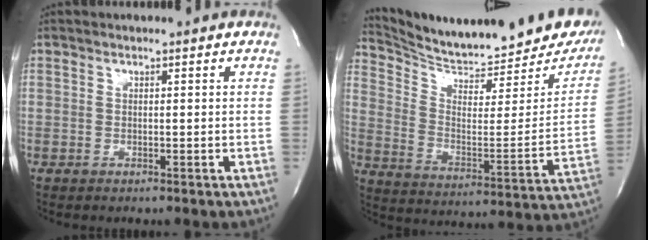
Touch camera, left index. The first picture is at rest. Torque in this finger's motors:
{"motor_torque": [0.40, -0.58, -0.03, 0.03]}